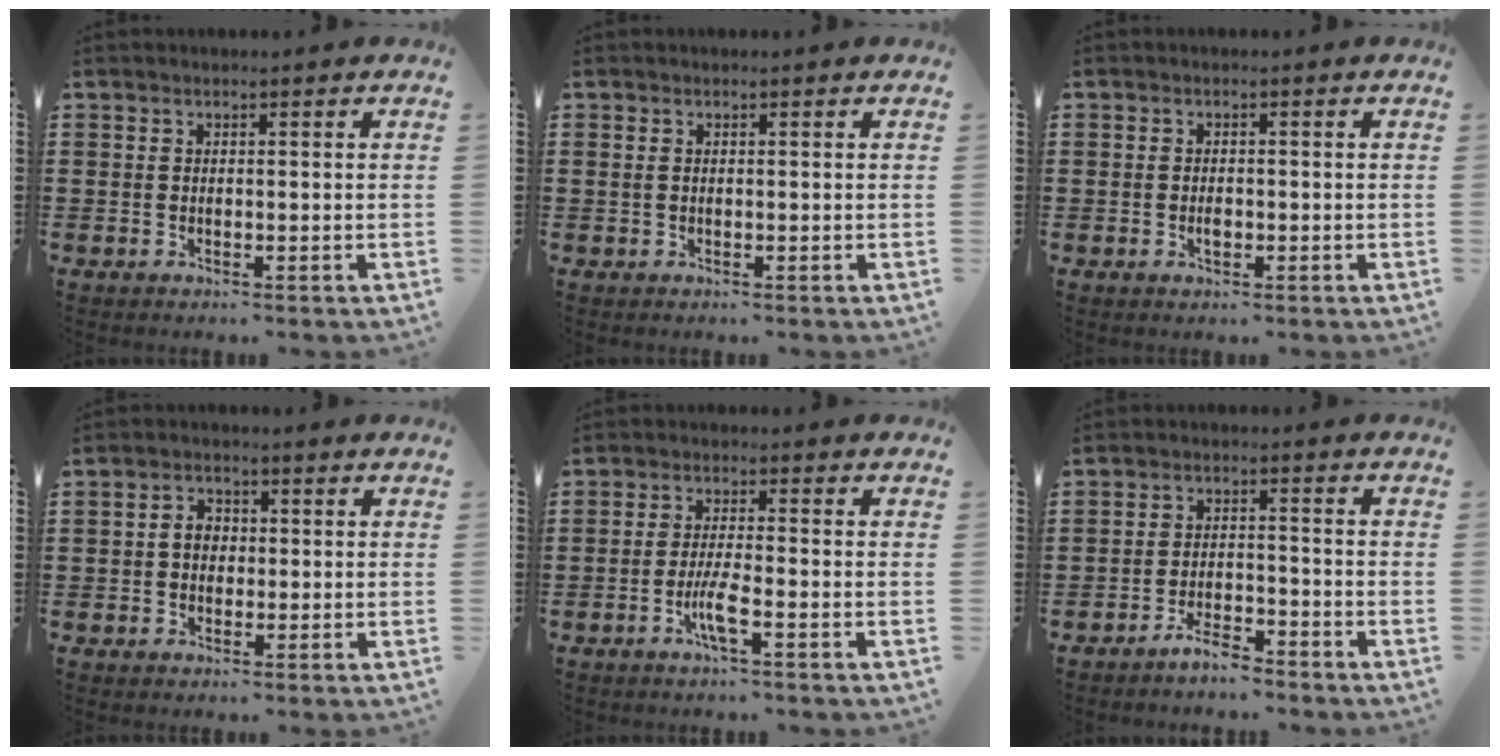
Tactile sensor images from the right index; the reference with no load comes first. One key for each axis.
{"total": 0.5, "fx": 0.2, "fy": 0.3, "fz": 0.4, "tx": -0.009, "ty": 0.002, "tz": 0.003}
{"total": 1.3, "fx": -0.4, "fy": 0.7, "fz": 1.1, "tx": -0.022, "ty": -0.005, "tz": -0.005}
{"total": 2.8, "fx": 0.1, "fy": 2.2, "fz": 1.7, "tx": -0.037, "ty": 0.010, "tz": 0.001}
{"total": 4.4, "fx": -2.0, "fy": 0.3, "fz": 3.9, "tx": -0.088, "ty": -0.014, "tz": -0.040}
{"total": 3.6, "fx": -3.5, "fy": 0.6, "fz": 1.0, "tx": -0.023, "ty": 0.008, "tz": -0.069}